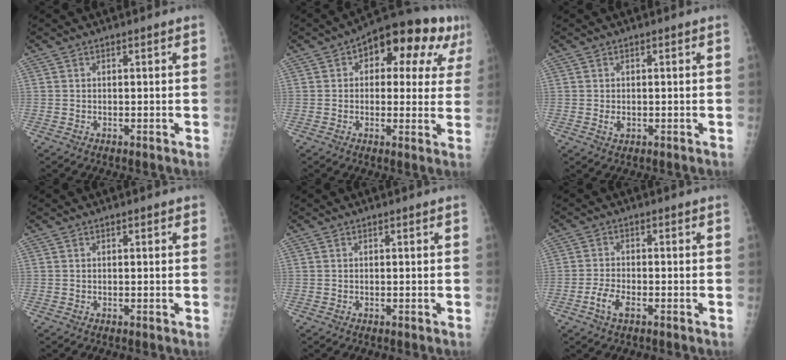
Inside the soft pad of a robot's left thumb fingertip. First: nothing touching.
{"total": 16.5, "force": [6.3, 8.3, 12.8], "torque": [-0.117, 0.017, 0.073]}
{"total": 1.5, "force": [-0.3, 1.0, 1.0], "torque": [-0.011, -0.002, -0.004]}
{"total": 0.7, "force": [0.3, 0.3, 0.6], "torque": [-0.007, 0.001, 0.002]}
{"total": 0.0}
{"total": 3.7, "force": [-2.1, 1.5, 2.6], "torque": [-0.059, 0.012, -0.040]}